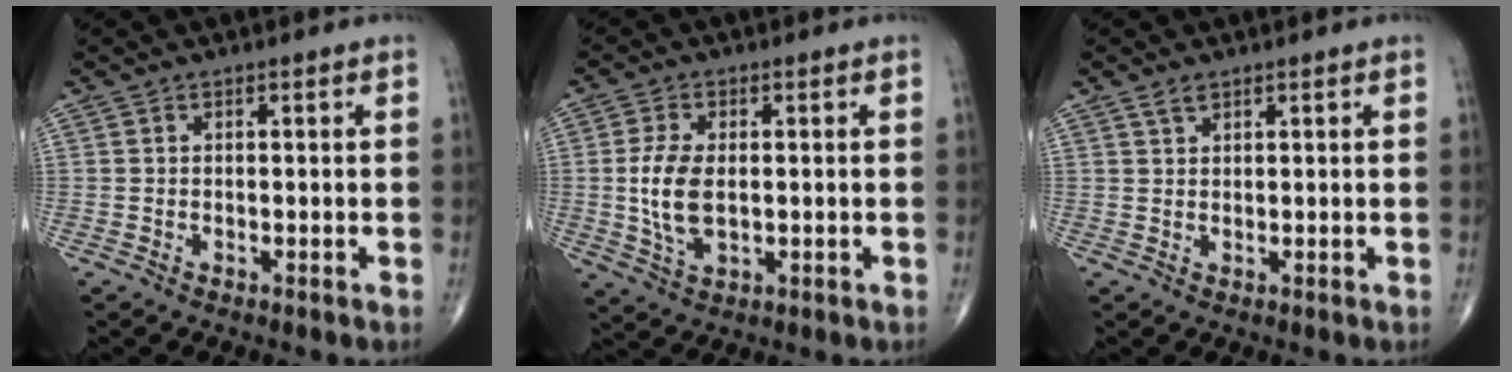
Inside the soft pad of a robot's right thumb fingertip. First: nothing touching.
{"total": 8.2, "force": [0.0, 4.4, 6.9], "torque": [-0.142, -0.006, 0.004]}
{"total": 1.7, "force": [1.3, 0.8, 0.8], "torque": [-0.012, -0.002, 0.024]}